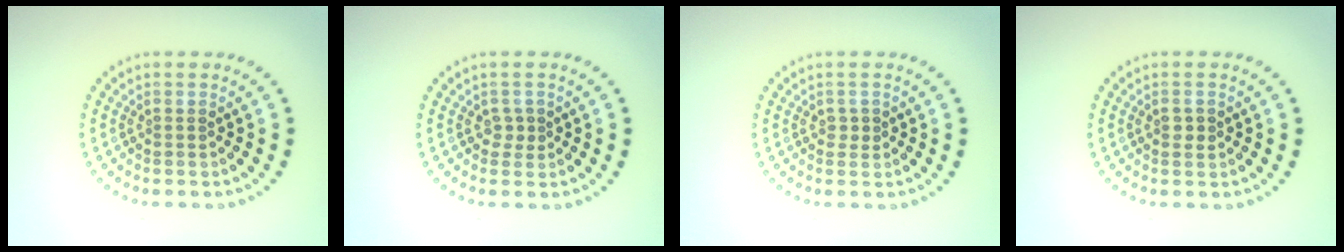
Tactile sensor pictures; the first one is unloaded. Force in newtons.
{"total": 1.0, "press": 0.9, "slide": 0.5}
{"total": 0.8, "press": 0.8, "slide": 0.1}
{"total": 1.0, "press": 1.0, "slide": 0.2}